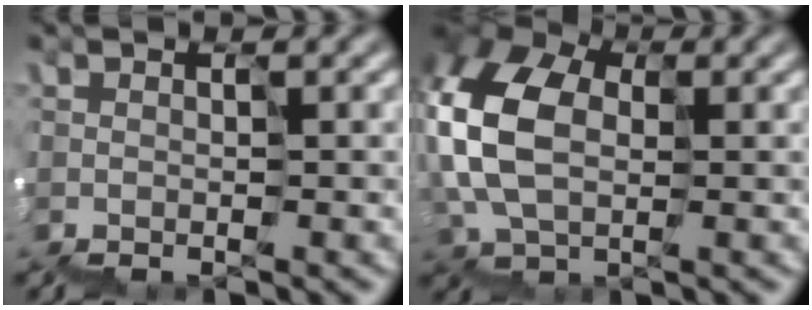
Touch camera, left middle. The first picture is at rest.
{"total": 8.3, "force": [1.7, 6.0, 5.5], "torque": [-0.177, 0.024, 0.028]}